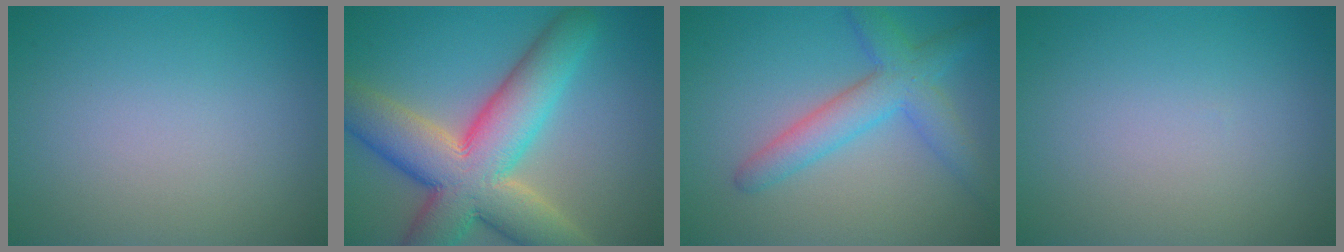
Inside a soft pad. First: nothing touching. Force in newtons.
{"total": 11.8, "press": 11.8, "slide": 0.9}
{"total": 4.6, "press": 4.6, "slide": 0.2}
{"total": 0.0}